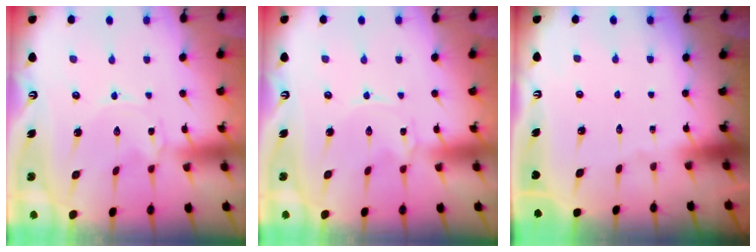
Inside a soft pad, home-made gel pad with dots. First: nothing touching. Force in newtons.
{"total": 0.0}
{"total": 0.0}